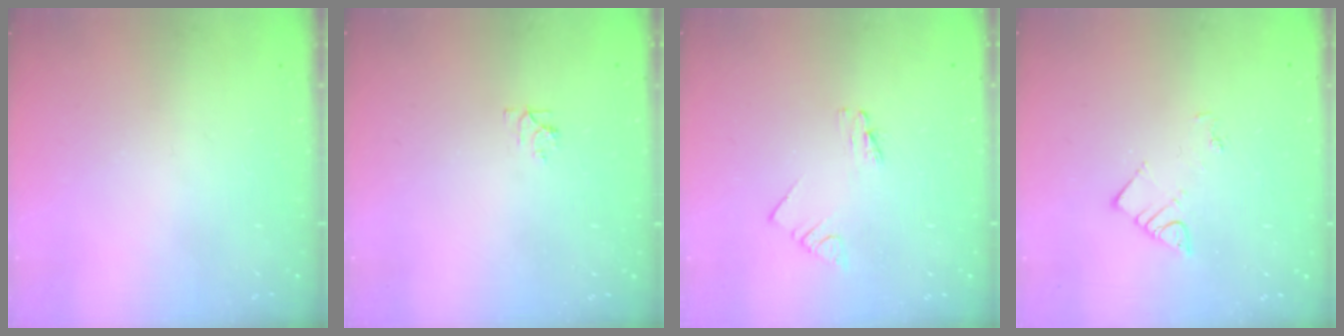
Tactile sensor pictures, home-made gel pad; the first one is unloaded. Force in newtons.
{"total": 4.6, "press": 4.6, "slide": 0.7}
{"total": 1.1, "press": 1.1, "slide": 0.0}
{"total": 3.7, "press": 3.6, "slide": 0.4}